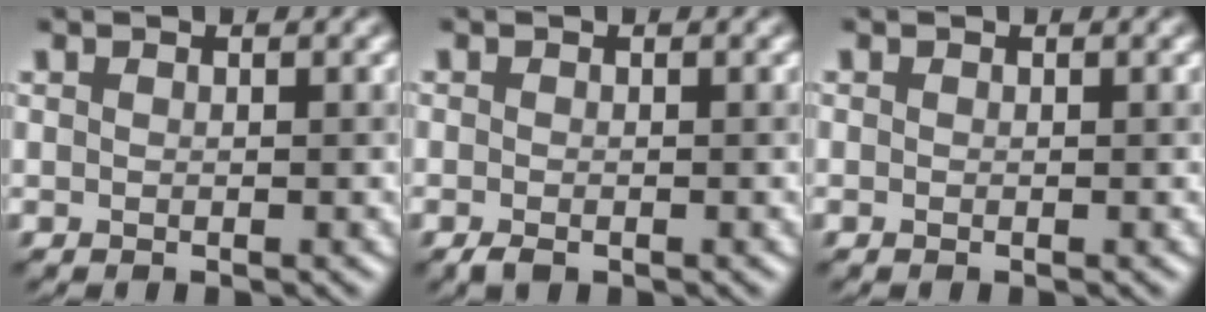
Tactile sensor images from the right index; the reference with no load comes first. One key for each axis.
{"total": 1.1, "fx": -0.8, "fy": 0.5, "fz": 0.7, "tx": -0.015, "ty": -0.001, "tz": -0.016}
{"total": 0.0}